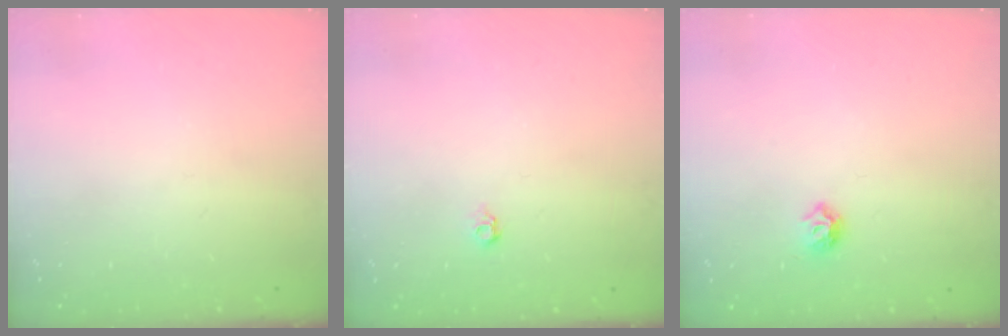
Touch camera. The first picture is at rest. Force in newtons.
{"total": 3.9, "press": 3.8, "slide": 0.8}
{"total": 6.0, "press": 5.9, "slide": 1.0}